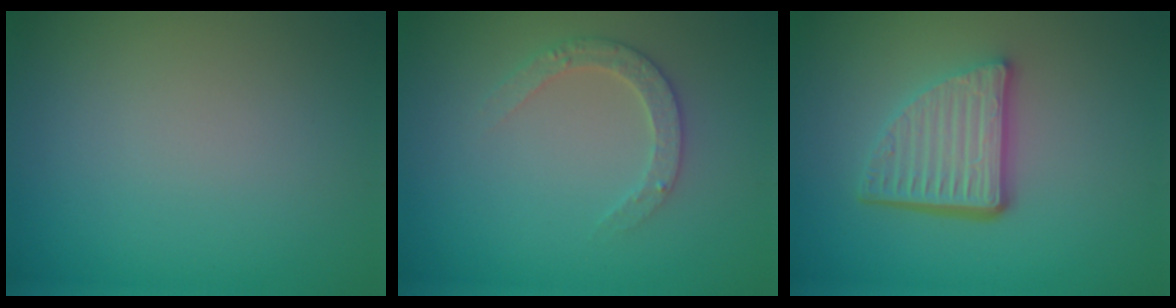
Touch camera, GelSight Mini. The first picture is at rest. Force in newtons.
{"total": 2.4, "press": 2.3, "slide": 0.5}
{"total": 5.0, "press": 3.6, "slide": 3.6}